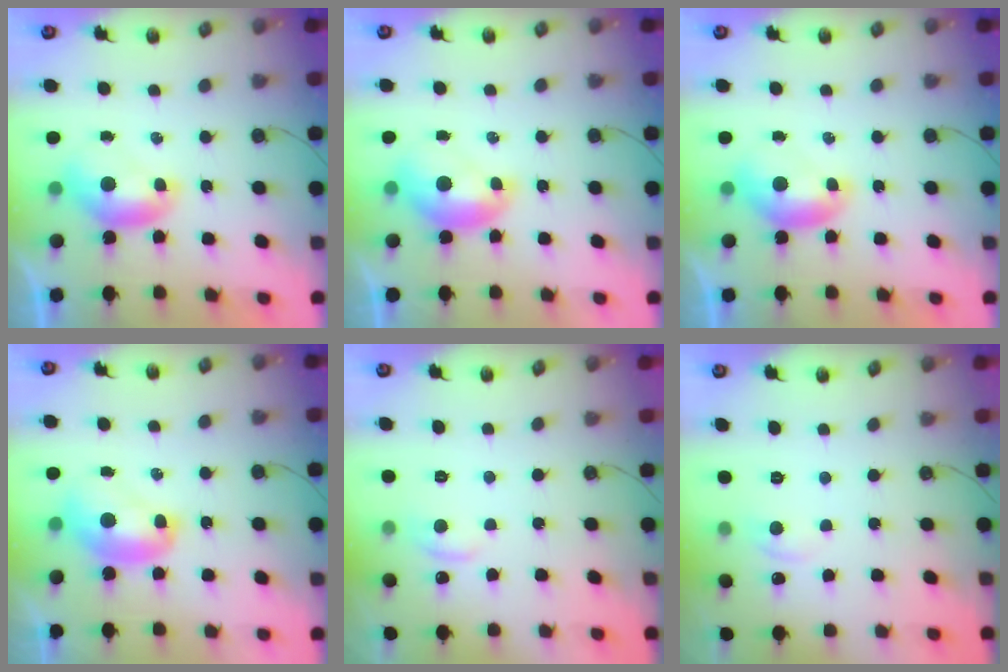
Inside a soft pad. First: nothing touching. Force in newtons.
{"total": 1.6, "press": 1.6, "slide": 0.4}
{"total": 0.0}
{"total": 2.4, "press": 2.3, "slide": 0.3}
{"total": 2.1, "press": 2.0, "slide": 0.8}
{"total": 1.0, "press": 0.7, "slide": 0.8}